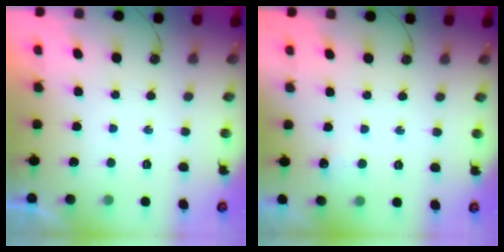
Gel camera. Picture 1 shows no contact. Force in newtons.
{"total": 4.7, "press": 3.9, "slide": 2.5}